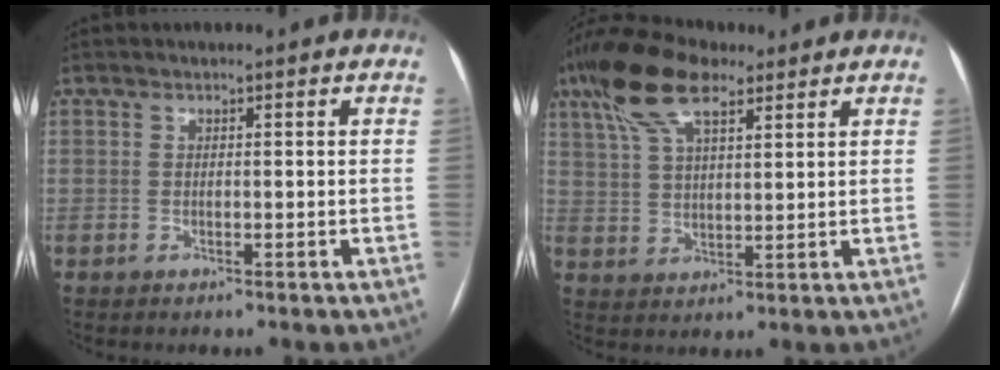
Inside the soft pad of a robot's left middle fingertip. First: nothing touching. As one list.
[{"total": 11.2, "force": [7.1, 3.7, 7.8], "torque": [-0.164, 0.029, 0.136]}]